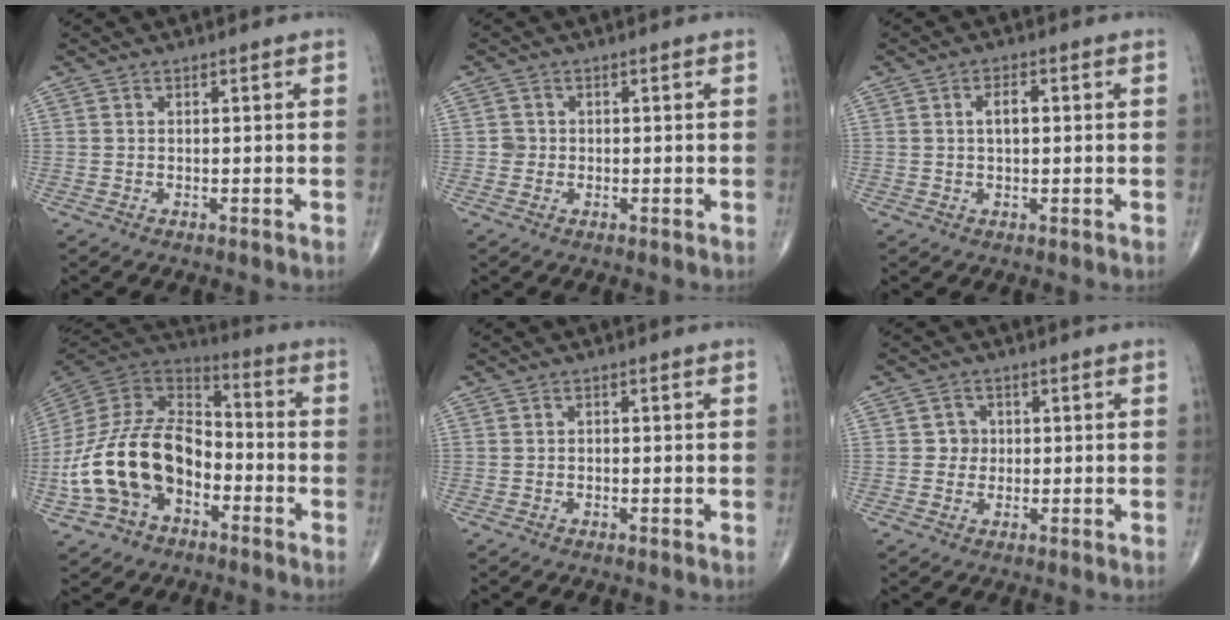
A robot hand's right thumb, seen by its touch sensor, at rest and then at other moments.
{"total": 1.5, "force": [-0.1, 1.5, 0.2], "torque": [0.005, 0.005, -0.003]}
{"total": 2.9, "force": [0.4, 1.4, 2.5], "torque": [-0.043, 0.006, 0.005]}
{"total": 20.9, "force": [-6.5, 13.8, 14.3], "torque": [-0.260, 0.060, -0.120]}
{"total": 0.0}
{"total": 2.7, "force": [0.1, 2.7, 0.6], "torque": [0.011, 0.007, -0.004]}